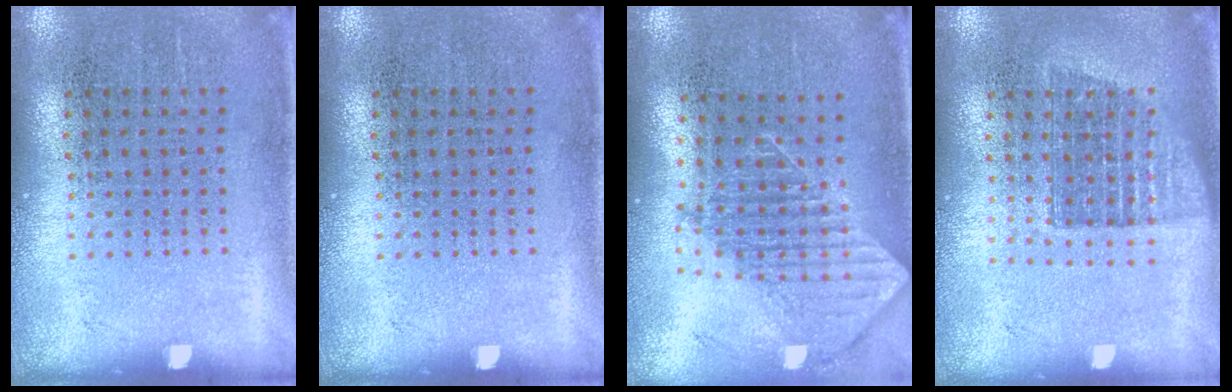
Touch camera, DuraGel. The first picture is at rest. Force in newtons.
{"total": 0.0}
{"total": 1.8, "press": 1.4, "slide": 1.2}
{"total": 1.3, "press": 1.1, "slide": 0.6}